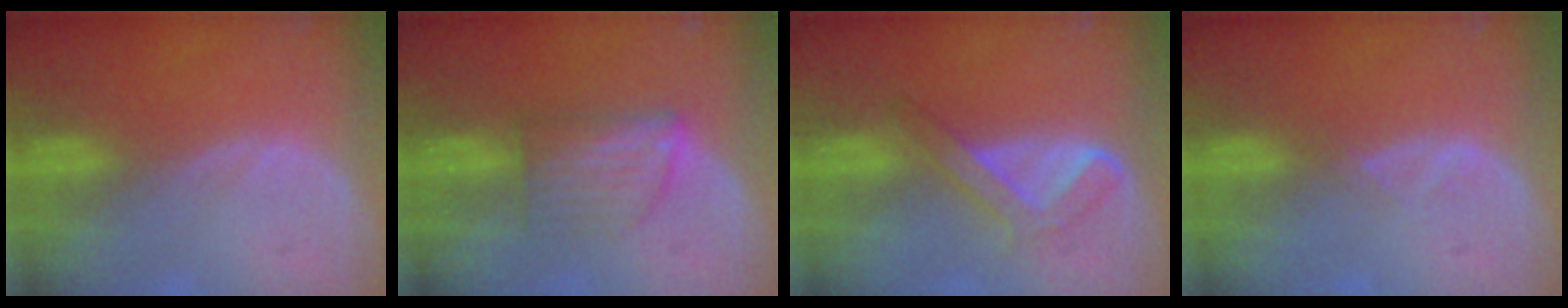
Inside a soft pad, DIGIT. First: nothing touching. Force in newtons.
{"total": 6.0, "press": 5.6, "slide": 2.2}
{"total": 4.8, "press": 4.8, "slide": 0.9}
{"total": 1.0, "press": 0.9, "slide": 0.5}